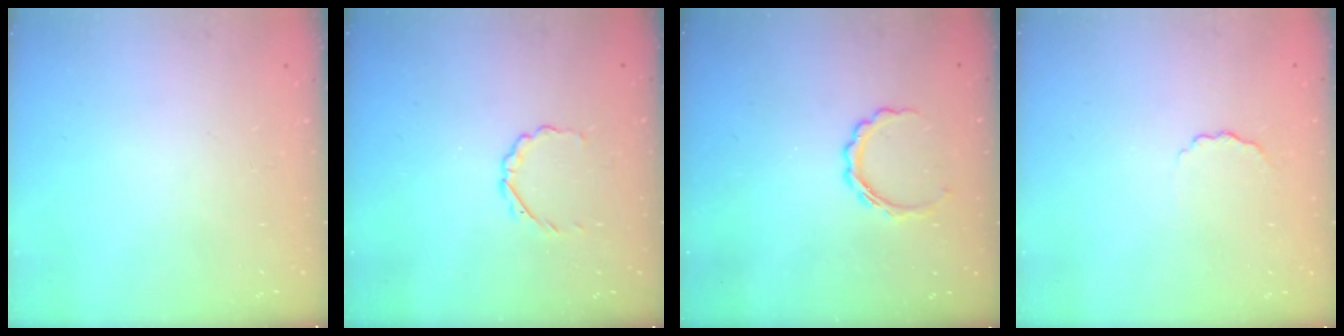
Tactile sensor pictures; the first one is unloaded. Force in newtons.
{"total": 2.7, "press": 2.5, "slide": 0.9}
{"total": 5.5, "press": 5.4, "slide": 0.9}
{"total": 3.1, "press": 3.0, "slide": 0.9}